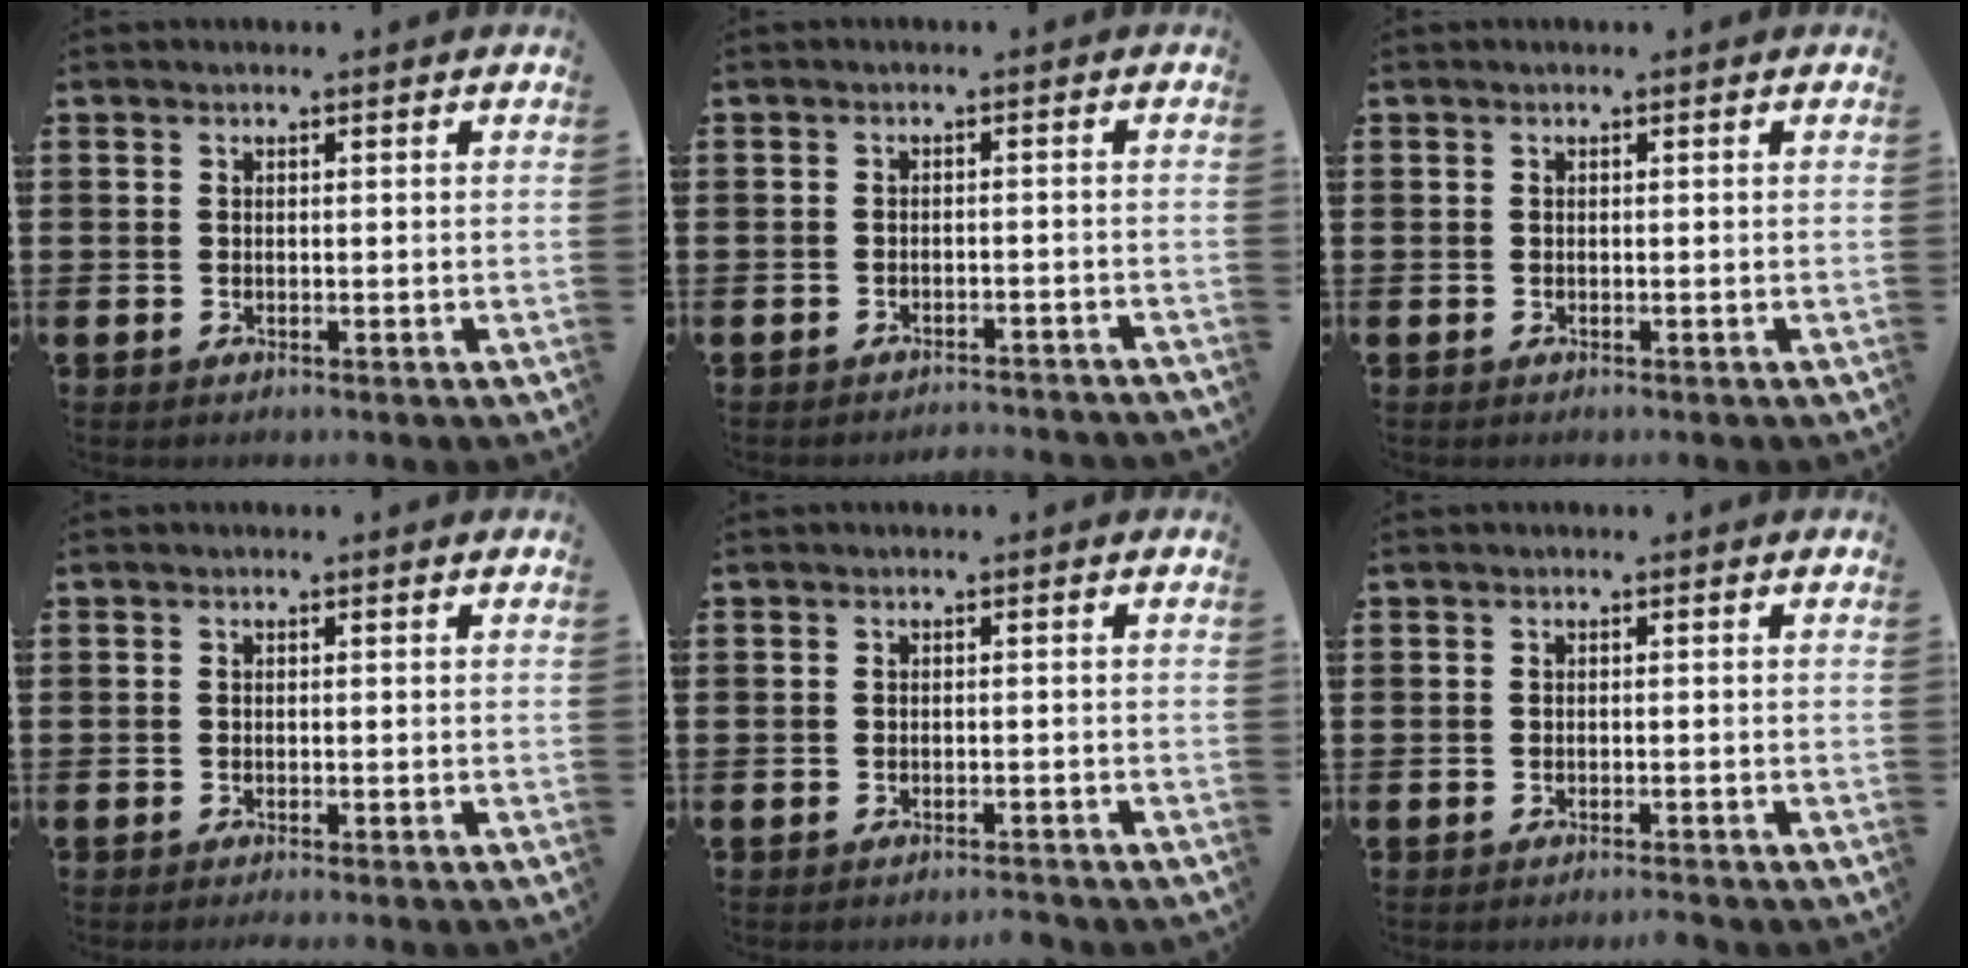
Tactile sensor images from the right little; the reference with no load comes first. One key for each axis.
{"total": 1.7, "fx": -1.7, "fy": -0.1, "fz": 0.0, "tx": -0.003, "ty": 0.004, "tz": -0.036}
{"total": 0.0}
{"total": 0.5, "fx": -0.5, "fy": -0.1, "fz": 0.2, "tx": -0.003, "ty": -0.003, "tz": -0.010}
{"total": 1.2, "fx": -1.1, "fy": -0.1, "fz": 0.2, "tx": -0.005, "ty": 0.001, "tz": -0.023}
{"total": 0.8, "fx": -0.8, "fy": -0.1, "fz": 0.1, "tx": -0.002, "ty": -0.001, "tz": -0.017}